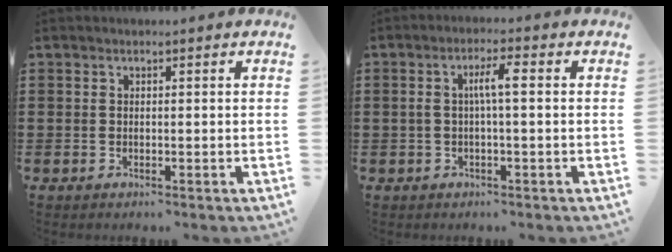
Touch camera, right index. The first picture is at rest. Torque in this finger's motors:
{"motor_torque": [0.67, -0.22, 0.21, 0.08]}